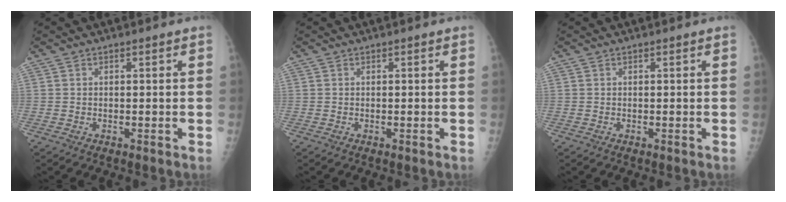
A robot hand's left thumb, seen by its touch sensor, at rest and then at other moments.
{"total": 0.0}
{"total": 0.0}